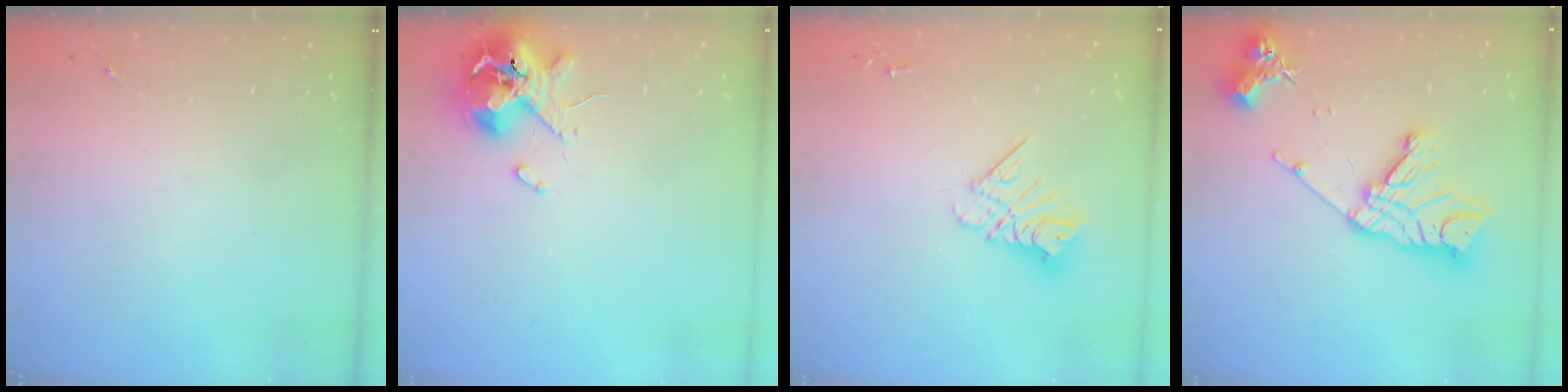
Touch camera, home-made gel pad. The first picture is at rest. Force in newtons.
{"total": 10.7, "press": 10.6, "slide": 1.4}
{"total": 10.7, "press": 10.7, "slide": 1.0}
{"total": 17.7, "press": 17.6, "slide": 1.3}